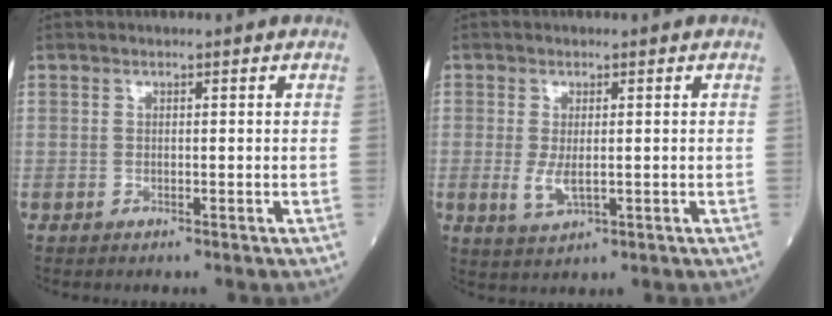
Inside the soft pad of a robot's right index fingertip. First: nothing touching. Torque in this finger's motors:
{"motor_torque": [-0.42, -0.45, -0.23, -0.06]}